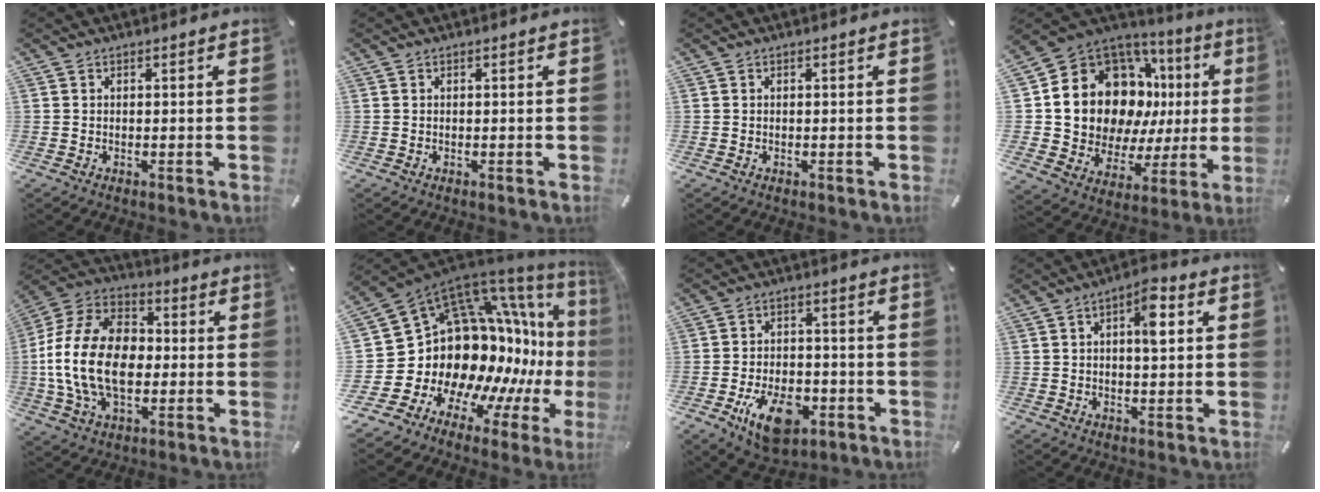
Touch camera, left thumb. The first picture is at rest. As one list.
[{"total": 0.0}, {"total": 0.0}, {"total": 16.7, "force": [6.3, 12.8, 8.7], "torque": [-0.149, -0.067, 0.131]}, {"total": 19.1, "force": [-2.7, 13.4, 13.3], "torque": [-0.293, 0.027, -0.049]}, {"total": 20.6, "force": [0.7, 15.9, 13.0], "torque": [-0.176, -0.117, 0.077]}, {"total": 12.4, "force": [-5.3, 7.4, 8.4], "torque": [-0.134, 0.013, -0.091]}, {"total": 6.6, "force": [1.6, 2.9, 5.8], "torque": [-0.082, 0.001, 0.018]}]